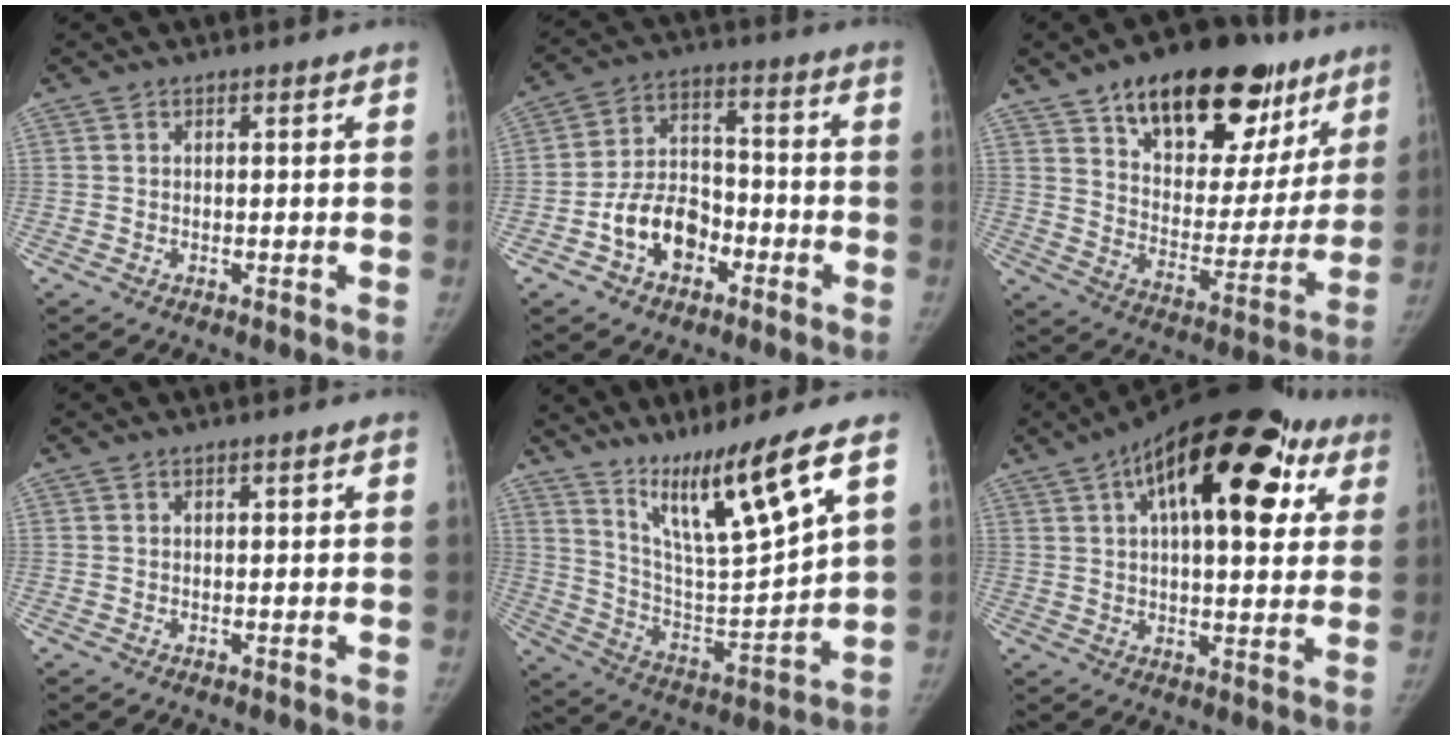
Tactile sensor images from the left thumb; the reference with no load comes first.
{"total": 11.2, "force": [-4.8, 7.8, 6.4], "torque": [-0.083, 0.042, -0.086]}
{"total": 28.0, "force": [16.3, 14.4, 17.6], "torque": [-0.210, -0.031, 0.249]}
{"total": 0.7, "force": [0.2, 0.3, 0.7], "torque": [-0.007, 0.001, 0.005]}
{"total": 16.5, "force": [10.5, 0.8, 12.8], "torque": [-0.208, -0.067, 0.201]}
{"total": 26.7, "force": [11.2, 12.2, 20.9], "torque": [-0.287, 0.023, 0.160]}